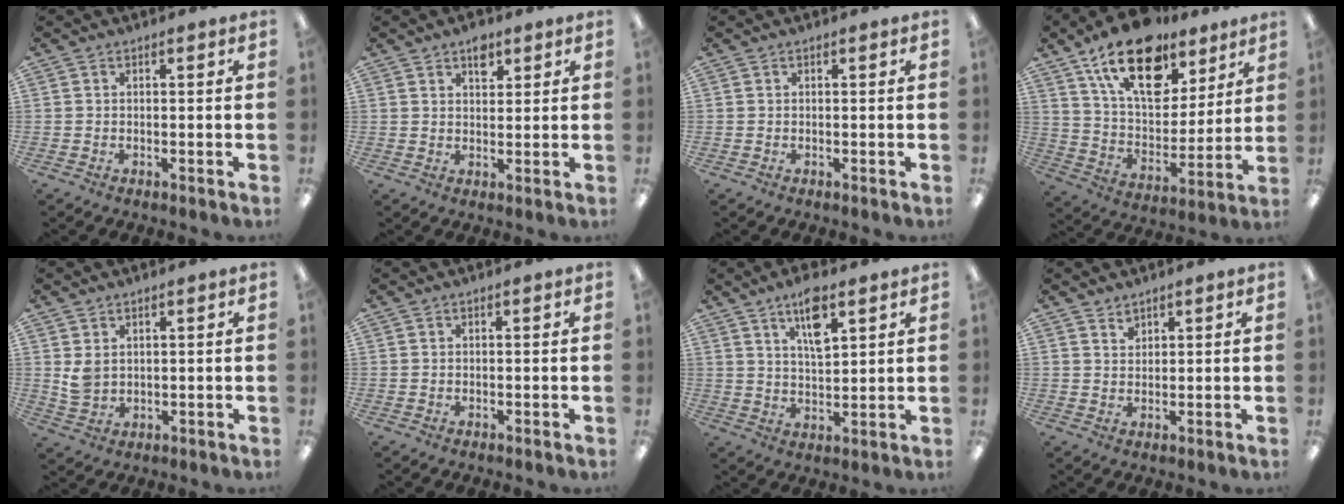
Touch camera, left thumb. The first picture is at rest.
{"total": 4.6, "force": [3.0, 2.8, 2.2], "torque": [-0.017, -0.010, 0.048]}
{"total": 0.0}
{"total": 20.9, "force": [13.0, 11.0, 12.1], "torque": [-0.193, -0.064, 0.227]}
{"total": 3.9, "force": [1.6, 2.7, 2.3], "torque": [-0.038, -0.001, 0.031]}
{"total": 0.0}
{"total": 8.8, "force": [5.4, 3.2, 6.1], "torque": [-0.091, -0.023, 0.088]}
{"total": 2.0, "force": [1.8, 0.9, 0.2], "torque": [0.003, -0.008, 0.034]}